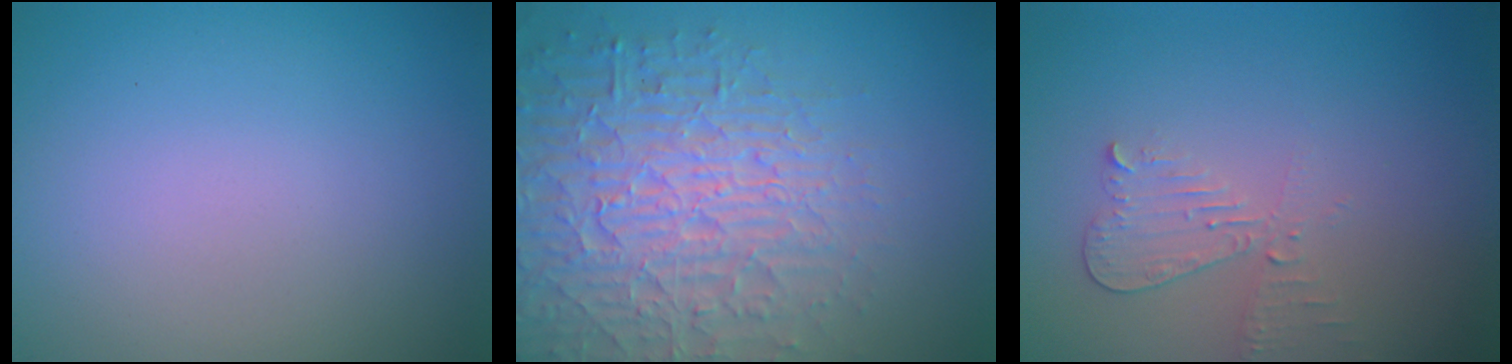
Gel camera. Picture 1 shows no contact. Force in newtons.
{"total": 7.4, "press": 7.2, "slide": 1.8}
{"total": 2.1, "press": 2.1, "slide": 0.1}